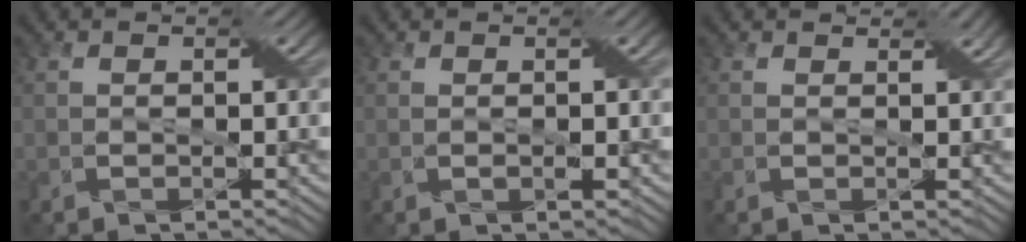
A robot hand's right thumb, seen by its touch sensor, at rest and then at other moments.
{"total": 1.0, "force": [0.1, 0.0, 1.0], "torque": [-0.020, 0.004, 0.002]}
{"total": 1.3, "force": [1.1, 0.3, 0.5], "torque": [-0.013, -0.003, 0.018]}